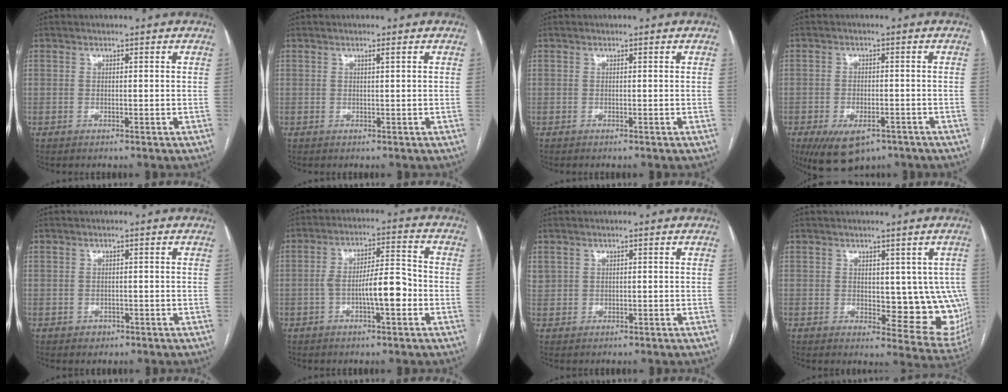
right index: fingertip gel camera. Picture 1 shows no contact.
{"total": 0.6, "force": [0.3, -0.2, 0.5], "torque": [-0.012, -0.001, 0.008]}
{"total": 0.0}
{"total": 8.6, "force": [-5.3, 4.4, 5.1], "torque": [-0.086, -0.007, -0.075]}
{"total": 1.4, "force": [-0.7, 1.2, 0.2], "torque": [-0.001, 0.004, -0.006]}
{"total": 8.0, "force": [-2.3, 1.7, 7.5], "torque": [-0.132, 0.021, -0.038]}
{"total": 1.6, "force": [0.8, 1.3, 0.3], "torque": [-0.003, 0.013, 0.016]}
{"total": 10.5, "force": [1.0, 5.2, 9.1], "torque": [-0.078, -0.008, 0.021]}